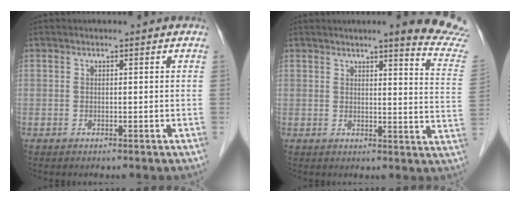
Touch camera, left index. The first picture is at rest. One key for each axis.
{"total": 13.7, "fx": 12.8, "fy": -0.3, "fz": 4.9, "tx": -0.040, "ty": -0.083, "tz": 0.119}